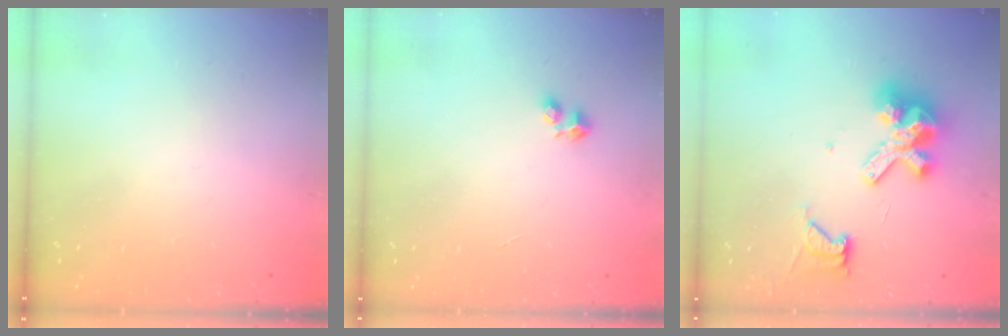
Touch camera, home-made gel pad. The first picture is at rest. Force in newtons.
{"total": 2.9, "press": 2.8, "slide": 0.5}
{"total": 13.4, "press": 13.3, "slide": 1.7}